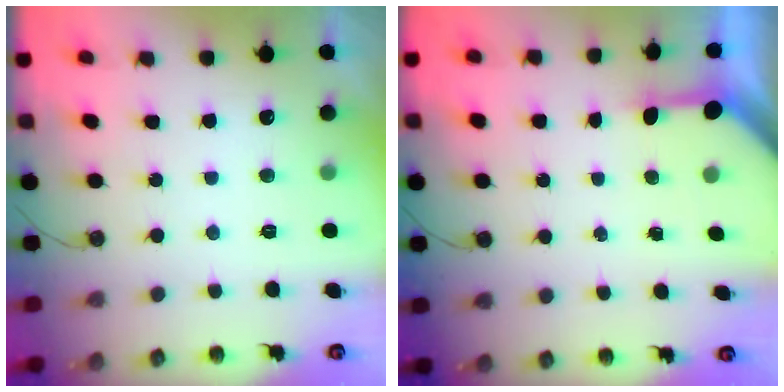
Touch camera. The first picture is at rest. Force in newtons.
{"total": 3.3, "press": 3.3, "slide": 0.4}